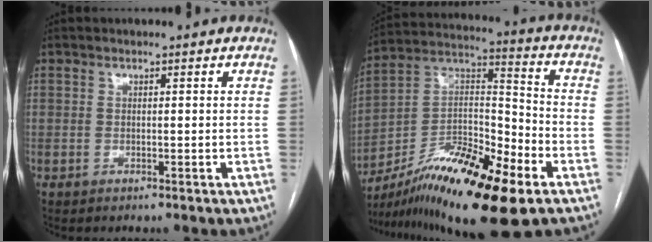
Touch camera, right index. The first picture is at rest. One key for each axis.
{"total": 21.3, "fx": -12.9, "fy": 4.0, "fz": 16.4, "tx": -0.285, "ty": 0.005, "tz": -0.216}